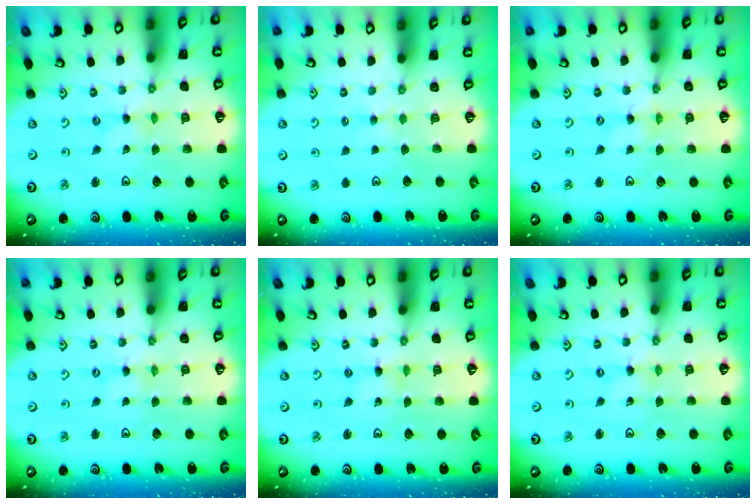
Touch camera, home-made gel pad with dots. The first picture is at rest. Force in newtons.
{"total": 1.5, "press": 1.5, "slide": 0.4}
{"total": 0.0}
{"total": 0.0}
{"total": 1.6, "press": 1.6, "slide": 0.2}
{"total": 0.0}